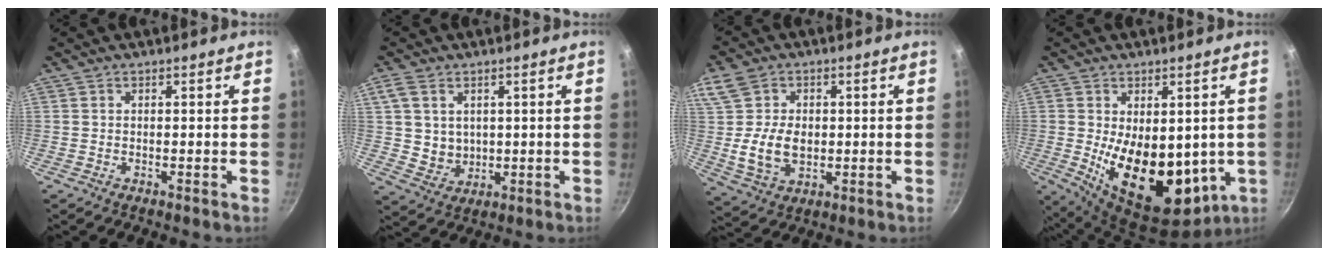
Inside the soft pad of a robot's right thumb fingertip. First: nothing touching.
{"total": 6.6, "force": [1.6, 5.3, 3.5], "torque": [-0.055, -0.012, 0.039]}
{"total": 11.5, "force": [0.5, 8.4, 7.9], "torque": [-0.142, -0.007, 0.008]}
{"total": 17.9, "force": [-0.9, 10.4, 14.6], "torque": [-0.206, -0.036, 0.015]}